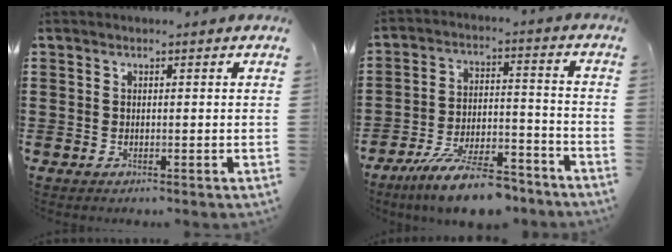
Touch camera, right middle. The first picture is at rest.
{"total": 10.9, "force": [-9.1, 1.7, 5.6], "torque": [-0.098, 0.023, -0.172]}